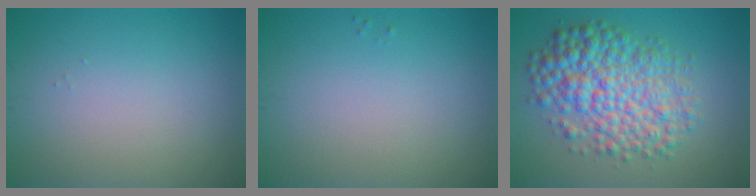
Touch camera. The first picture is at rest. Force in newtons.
{"total": 0.0}
{"total": 8.2, "press": 8.2, "slide": 0.1}